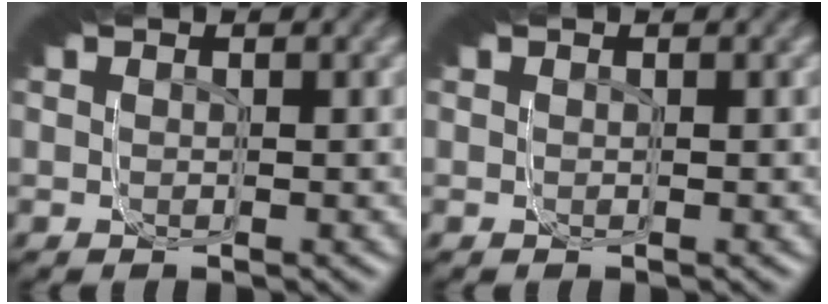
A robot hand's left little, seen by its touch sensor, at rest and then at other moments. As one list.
[{"total": 0.0}]